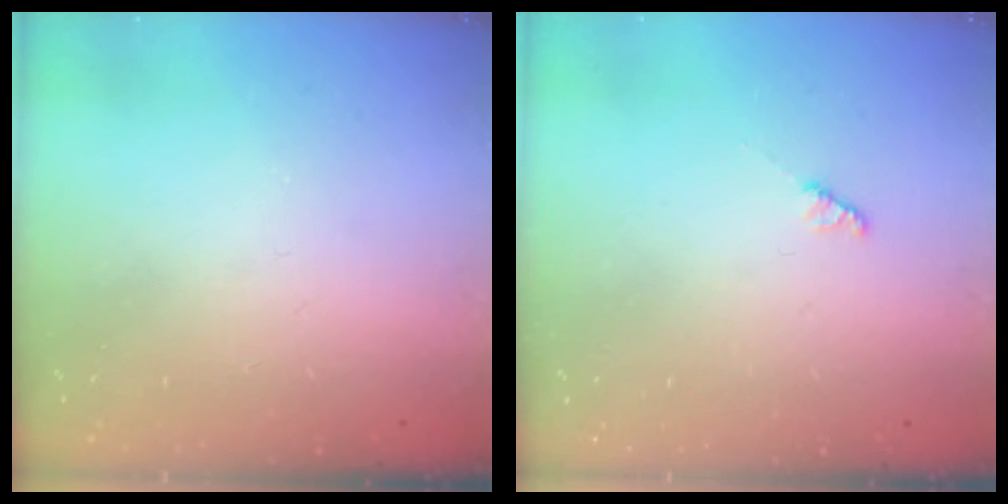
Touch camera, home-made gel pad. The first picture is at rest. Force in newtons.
{"total": 2.2, "press": 2.2, "slide": 0.3}